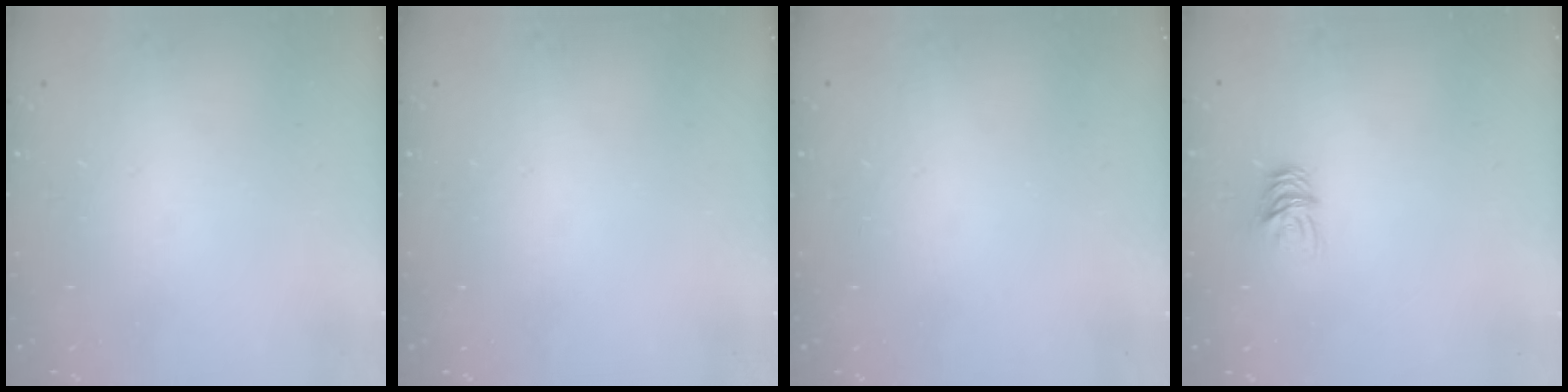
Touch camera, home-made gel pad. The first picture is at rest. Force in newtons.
{"total": 0.0}
{"total": 0.0}
{"total": 7.6, "press": 7.6, "slide": 0.7}